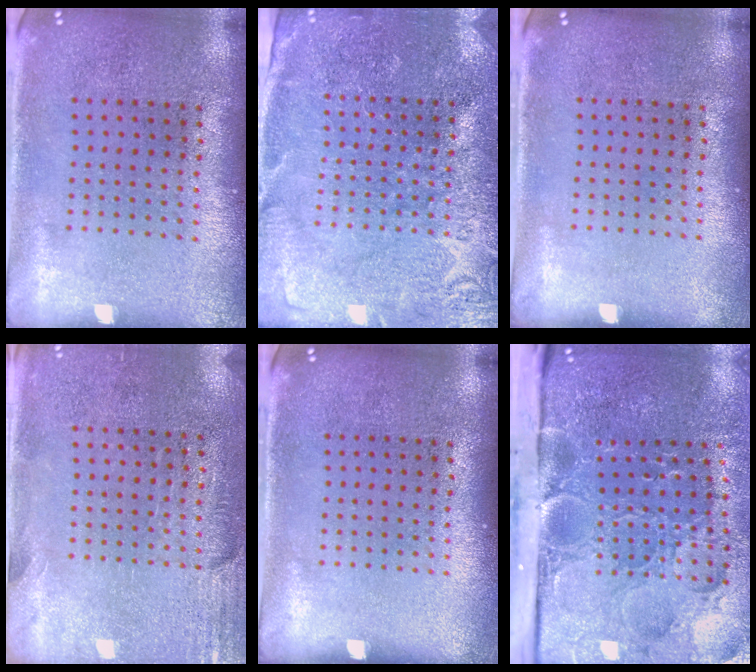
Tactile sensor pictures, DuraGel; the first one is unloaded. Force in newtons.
{"total": 3.1, "press": 3.1, "slide": 0.4}
{"total": 0.0}
{"total": 2.8, "press": 2.4, "slide": 1.4}
{"total": 0.0}
{"total": 5.4, "press": 4.1, "slide": 3.4}